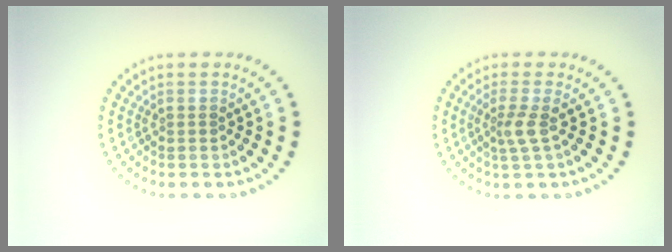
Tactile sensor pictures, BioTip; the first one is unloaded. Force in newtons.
{"total": 2.0, "press": 1.5, "slide": 1.3}